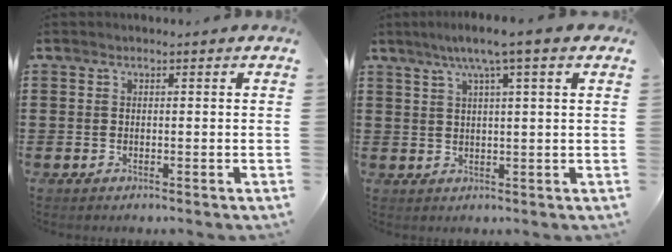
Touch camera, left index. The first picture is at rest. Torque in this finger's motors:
{"motor_torque": [0.83, 0.19, 0.48, 0.05]}